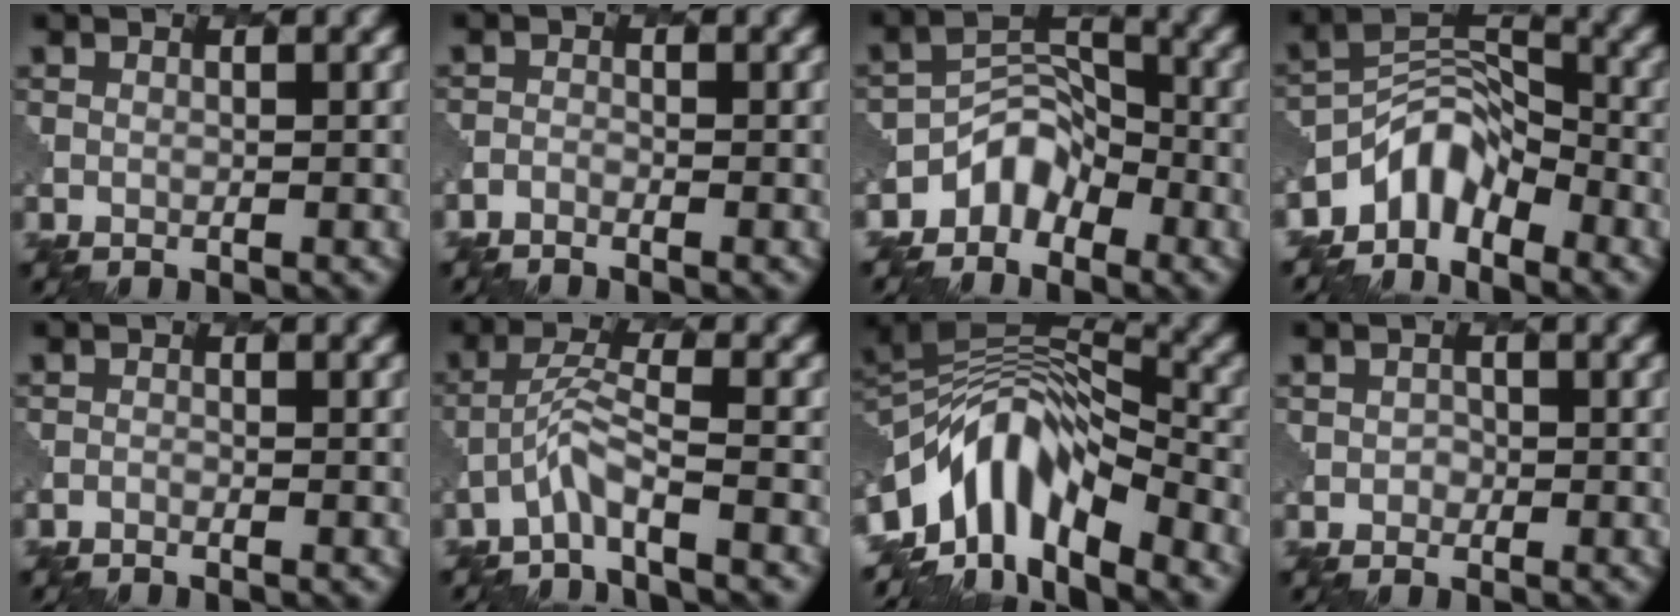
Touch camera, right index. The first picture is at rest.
{"total": 1.1, "force": [-1.1, 0.1, 0.0], "torque": [-0.004, -0.004, -0.027]}
{"total": 3.7, "force": [-2.8, 2.2, 1.1], "torque": [-0.006, 0.005, -0.059]}
{"total": 4.9, "force": [-3.9, 2.4, 1.9], "torque": [-0.018, 0.001, -0.082]}
{"total": 0.7, "force": [-0.7, 0.0, 0.0], "torque": [-0.002, -0.004, -0.017]}
{"total": 2.8, "force": [-1.9, 0.1, 2.0], "torque": [-0.044, 0.009, -0.044]}
{"total": 10.8, "force": [-4.9, 5.3, 7.9], "torque": [-0.128, 0.010, -0.101]}
{"total": 0.7, "force": [-0.1, 0.7, 0.0], "torque": [0.004, 0.001, -0.001]}